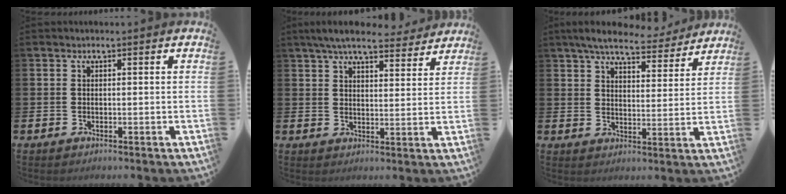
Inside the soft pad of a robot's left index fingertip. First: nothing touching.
{"total": 7.1, "force": [6.5, 1.4, 2.6], "torque": [-0.058, -0.027, 0.115]}
{"total": 7.0, "force": [6.4, 1.5, 2.3], "torque": [-0.055, -0.035, 0.111]}